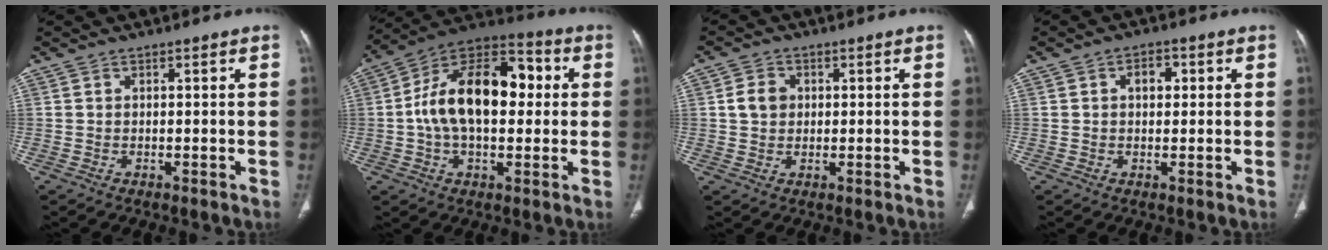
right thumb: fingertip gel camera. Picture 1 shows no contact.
{"total": 20.1, "force": [1.5, 11.6, 16.3], "torque": [-0.252, 0.037, 0.017]}
{"total": 4.2, "force": [0.7, 3.5, 2.2], "torque": [-0.030, 0.004, 0.011]}
{"total": 3.3, "force": [0.7, 2.2, 2.3], "torque": [-0.022, 0.004, 0.008]}